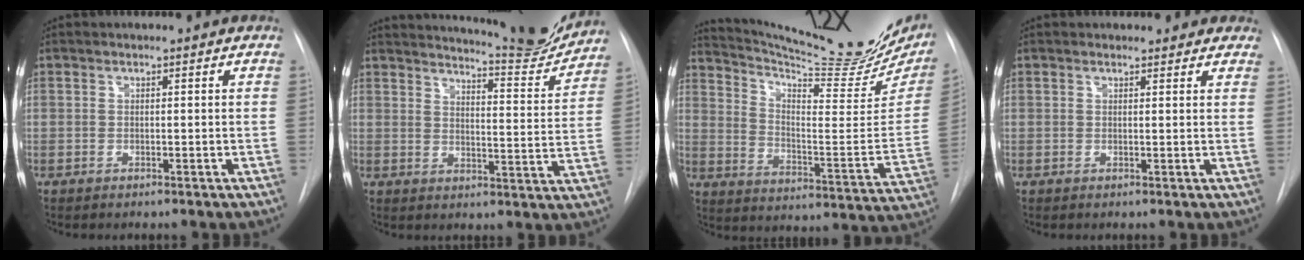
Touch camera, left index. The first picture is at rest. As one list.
[{"total": 13.5, "force": [13.2, 0.2, 2.8], "torque": [-0.041, -0.064, 0.159]}, {"total": 25.1, "force": [22.1, 2.9, 11.5], "torque": [-0.183, -0.080, 0.299]}, {"total": 4.0, "force": [3.6, 1.7, 0.5], "torque": [0.009, -0.003, 0.025]}]